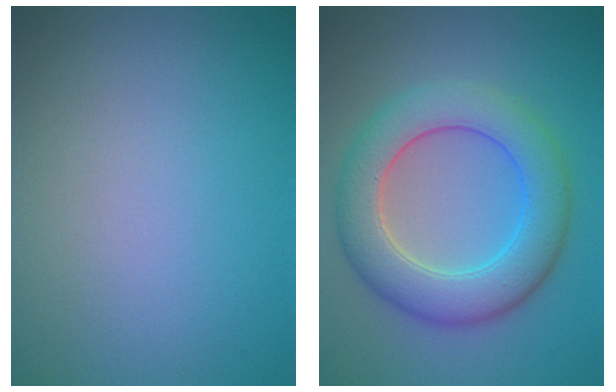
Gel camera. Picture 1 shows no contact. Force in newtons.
{"total": 6.9, "press": 6.9, "slide": 0.0}